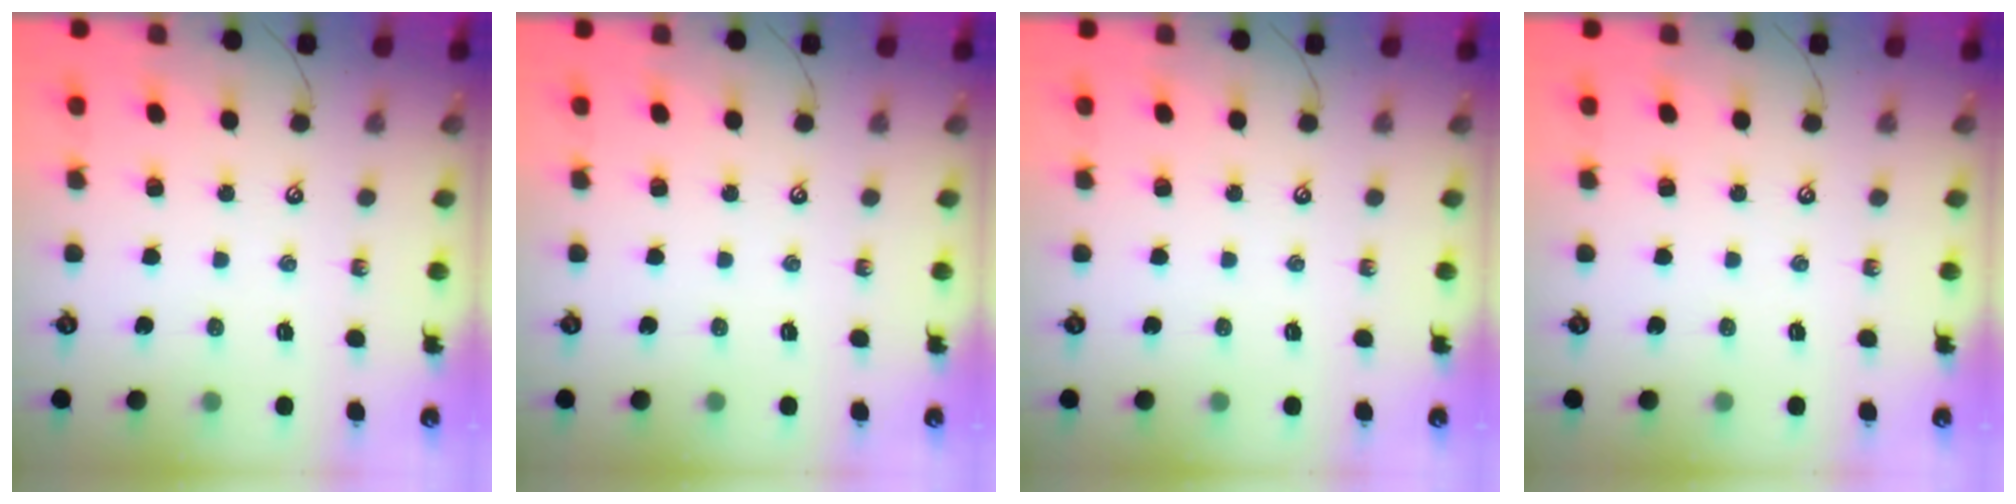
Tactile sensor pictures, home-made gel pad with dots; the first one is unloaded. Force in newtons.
{"total": 0.0}
{"total": 0.0}
{"total": 0.0}